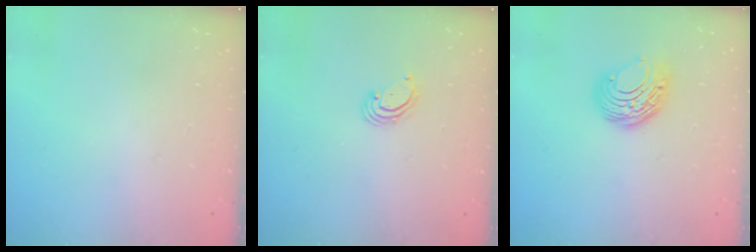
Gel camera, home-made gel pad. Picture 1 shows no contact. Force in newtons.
{"total": 2.7, "press": 2.7, "slide": 0.3}
{"total": 8.9, "press": 8.9, "slide": 0.3}